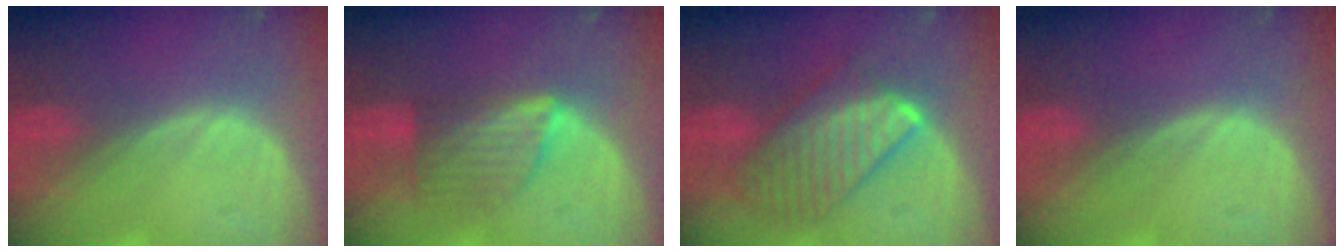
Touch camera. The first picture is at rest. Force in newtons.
{"total": 6.3, "press": 6.3, "slide": 0.4}
{"total": 9.6, "press": 9.6, "slide": 0.9}
{"total": 0.0}